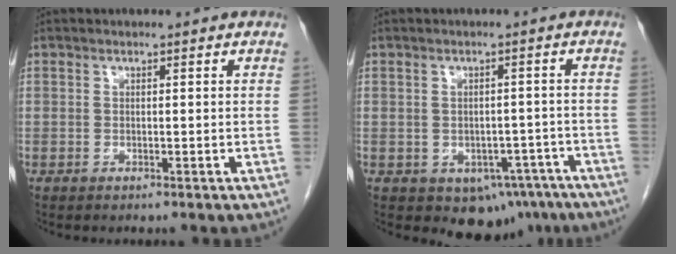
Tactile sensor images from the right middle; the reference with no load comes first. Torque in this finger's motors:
{"motor_torque": [-0.13, -0.26, 0.02, 0.00]}